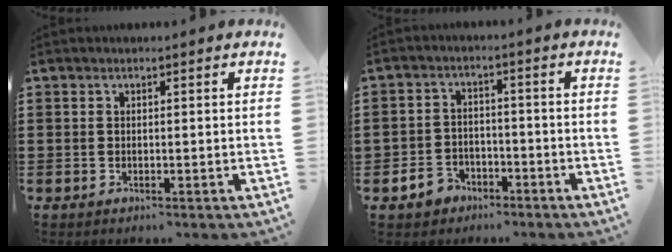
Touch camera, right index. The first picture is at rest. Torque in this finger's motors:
{"motor_torque": [1.28, -0.18, 0.34, 0.14]}